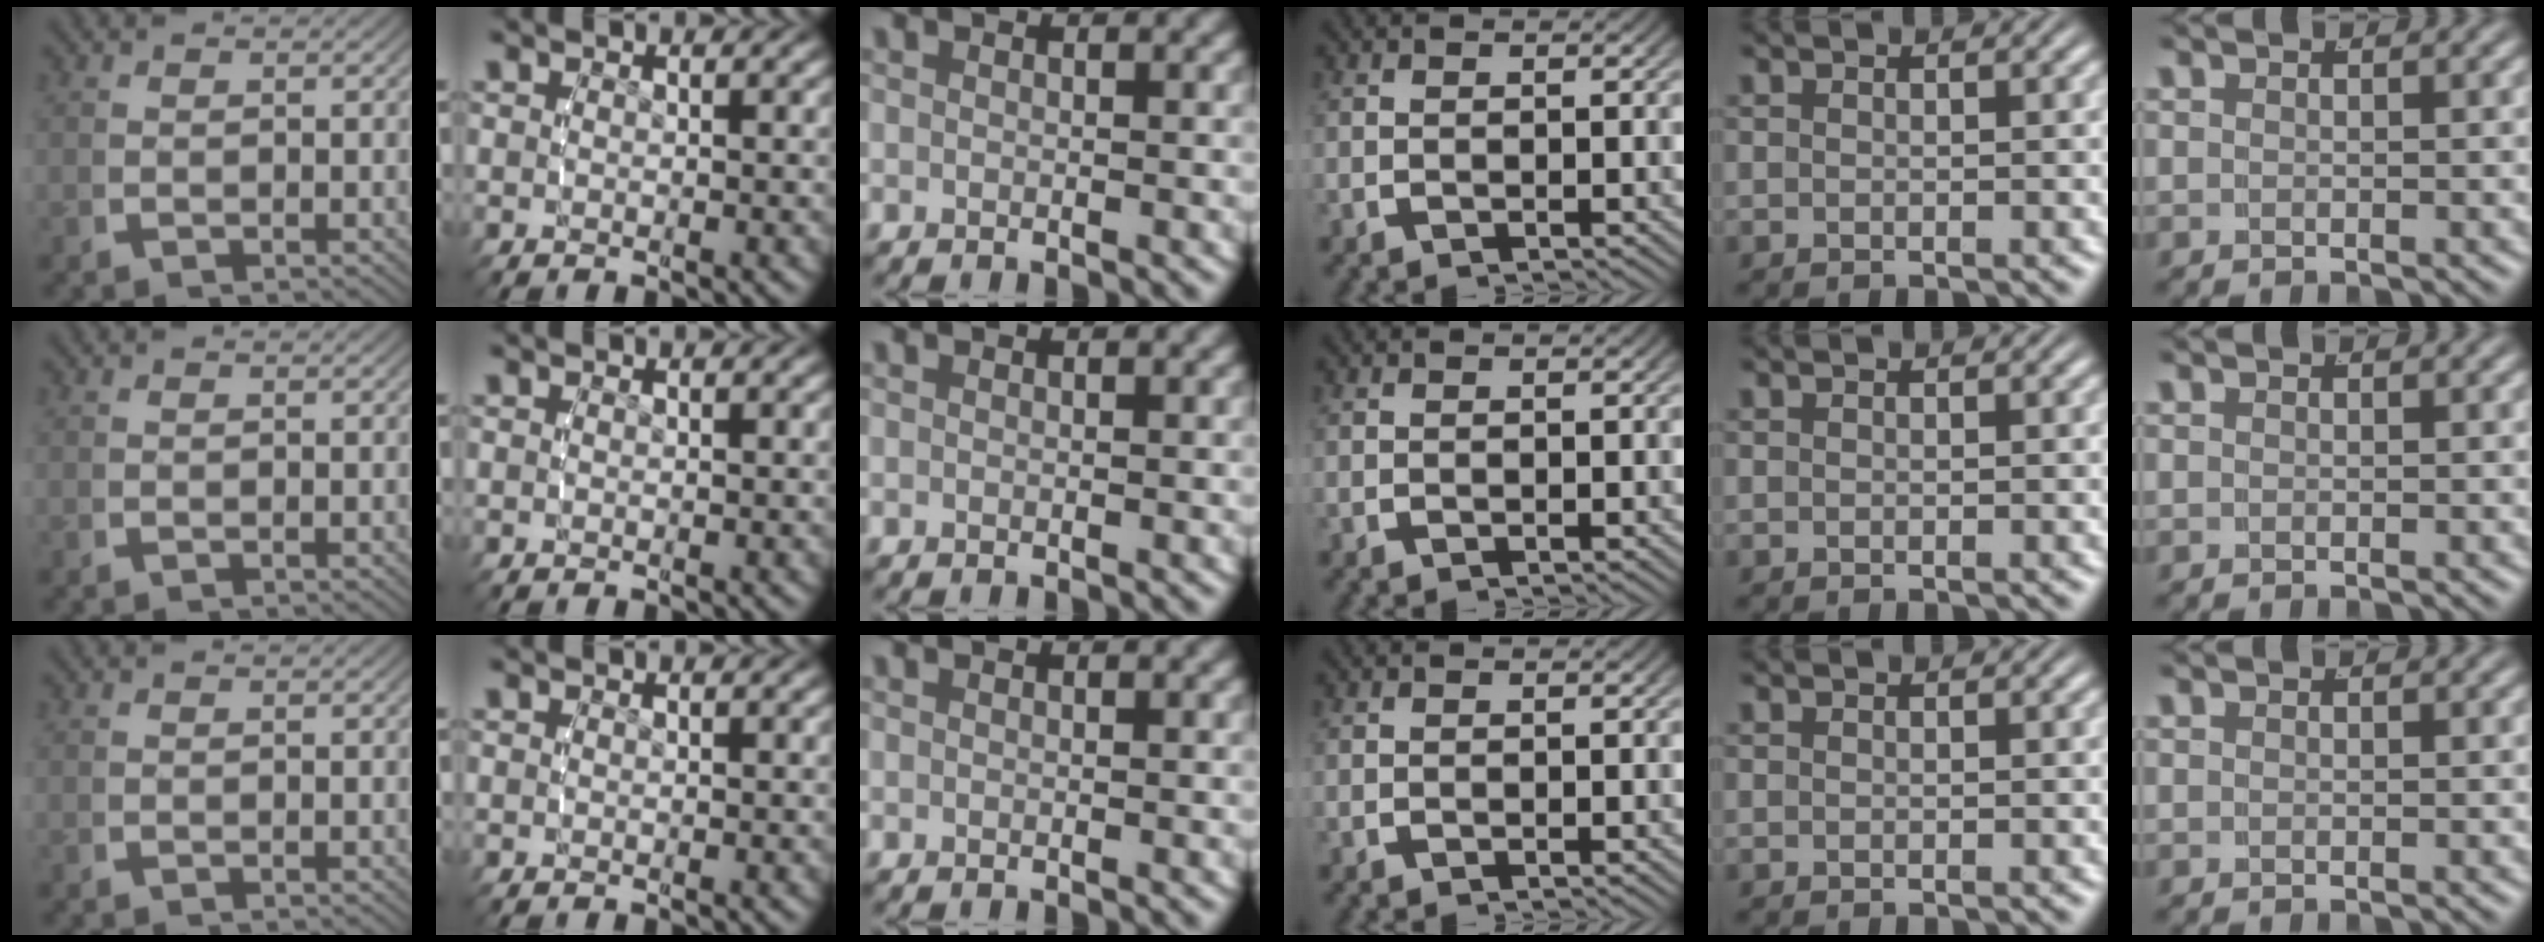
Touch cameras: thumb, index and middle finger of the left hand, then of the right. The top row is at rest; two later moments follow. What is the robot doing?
{"motion": "lift_and_place", "object": "condiment"}